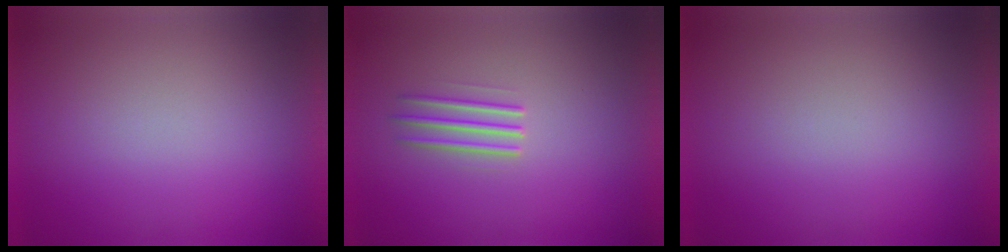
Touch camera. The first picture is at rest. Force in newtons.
{"total": 2.3}
{"total": 0.0}